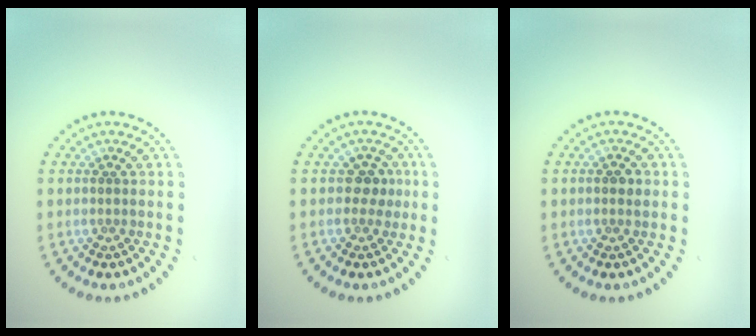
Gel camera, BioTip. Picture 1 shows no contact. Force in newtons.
{"total": 1.6, "press": 1.4, "slide": 0.8}
{"total": 1.3, "press": 1.2, "slide": 0.4}